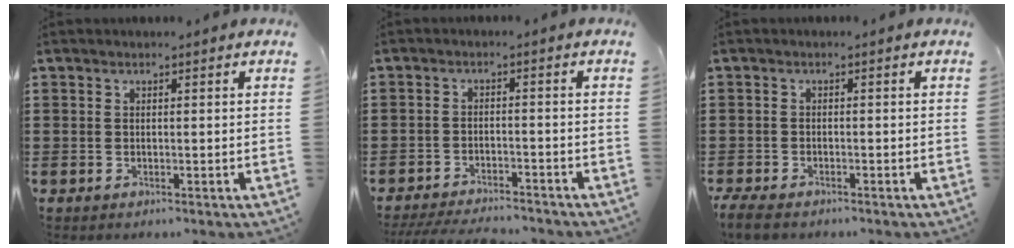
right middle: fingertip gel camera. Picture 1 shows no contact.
{"total": 3.9, "force": [-3.8, 0.3, 0.8], "torque": [-0.021, -0.002, -0.078]}
{"total": 1.8, "force": [-1.6, 0.4, 0.7], "torque": [-0.029, -0.003, -0.038]}